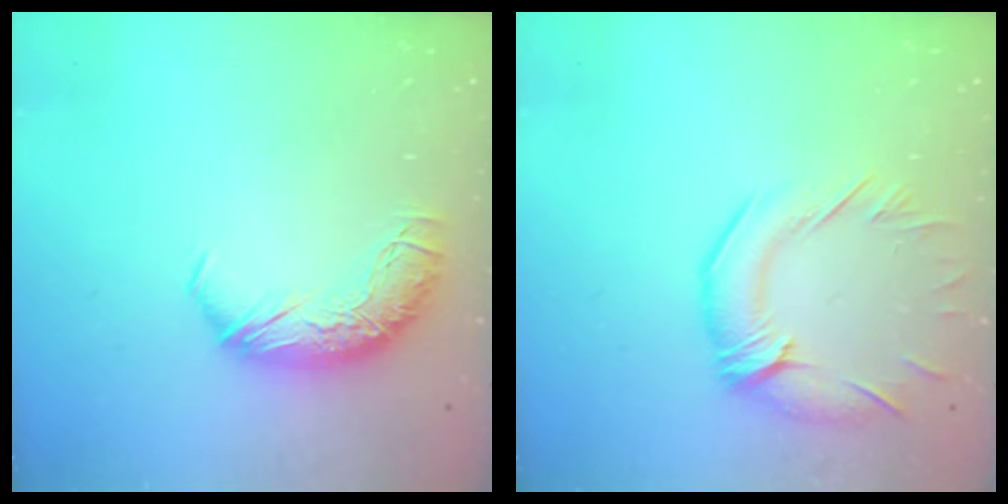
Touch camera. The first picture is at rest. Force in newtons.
{"total": 3.7, "press": 3.3, "slide": 1.6}